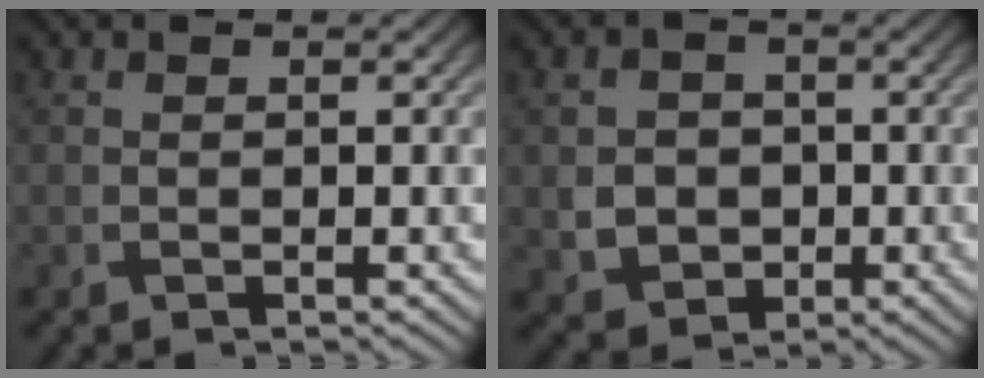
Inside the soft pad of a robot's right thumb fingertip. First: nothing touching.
{"total": 4.7, "force": [-0.7, 4.3, 1.8], "torque": [-0.041, -0.006, -0.024]}